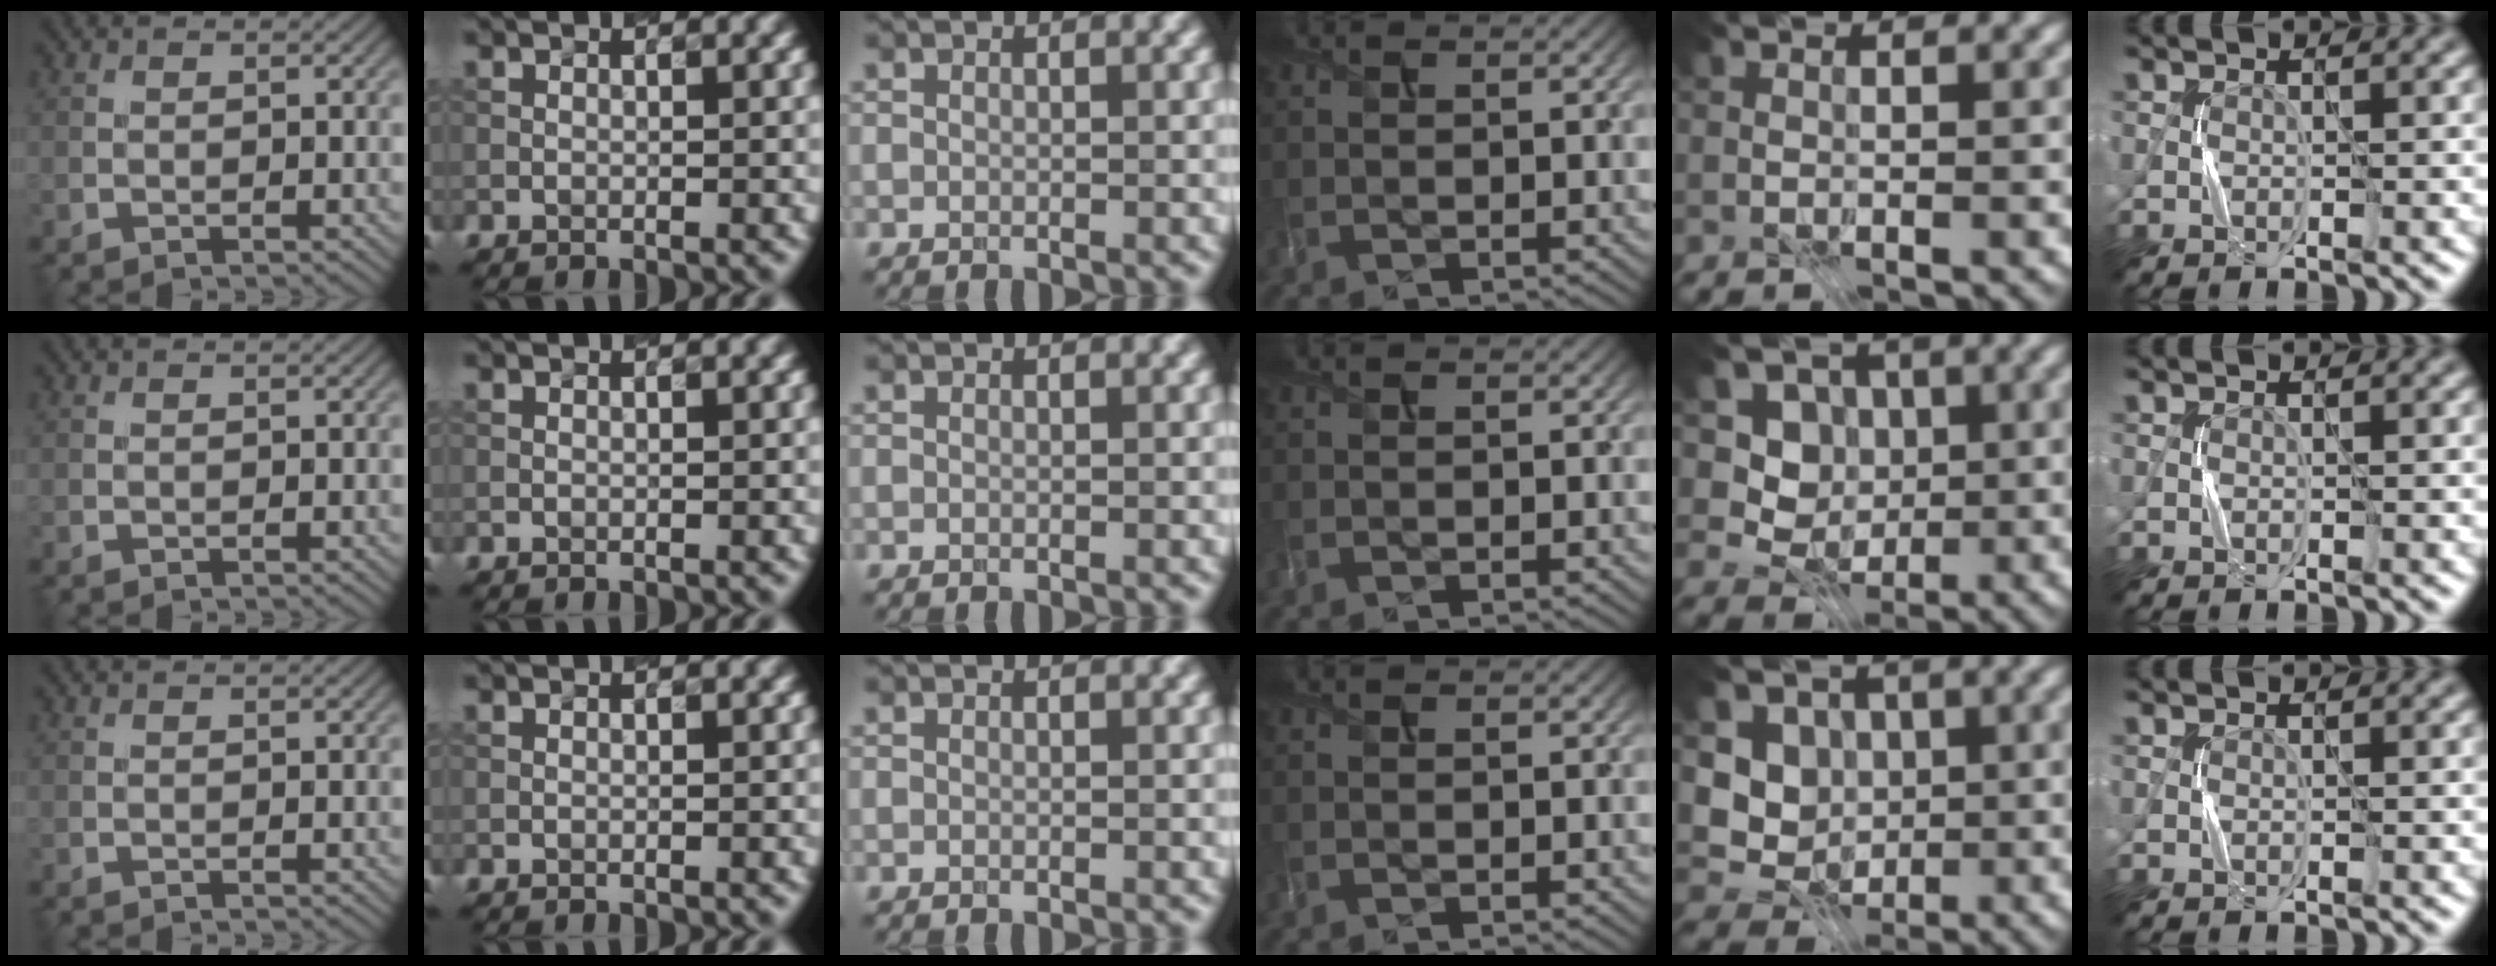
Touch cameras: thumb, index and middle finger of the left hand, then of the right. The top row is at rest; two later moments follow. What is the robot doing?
{"motion": "press", "object": "joystick"}